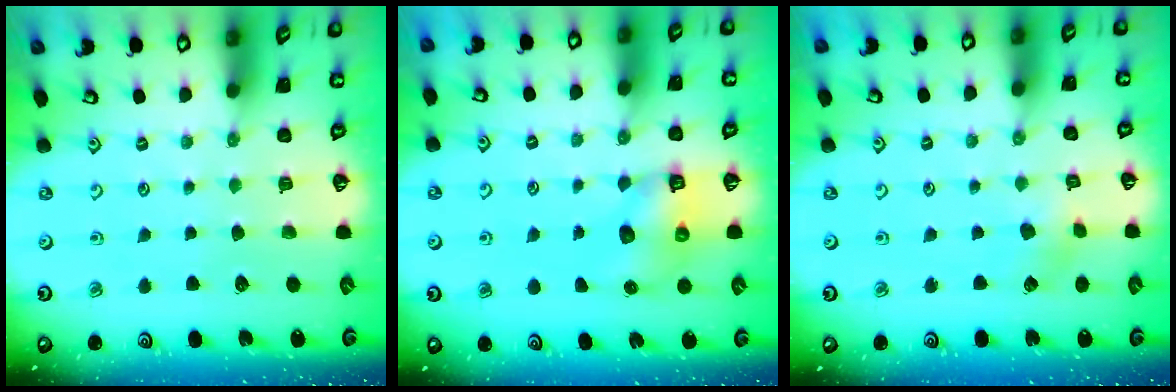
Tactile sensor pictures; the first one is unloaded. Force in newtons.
{"total": 6.7, "press": 6.6, "slide": 1.0}
{"total": 3.0, "press": 3.0, "slide": 0.4}